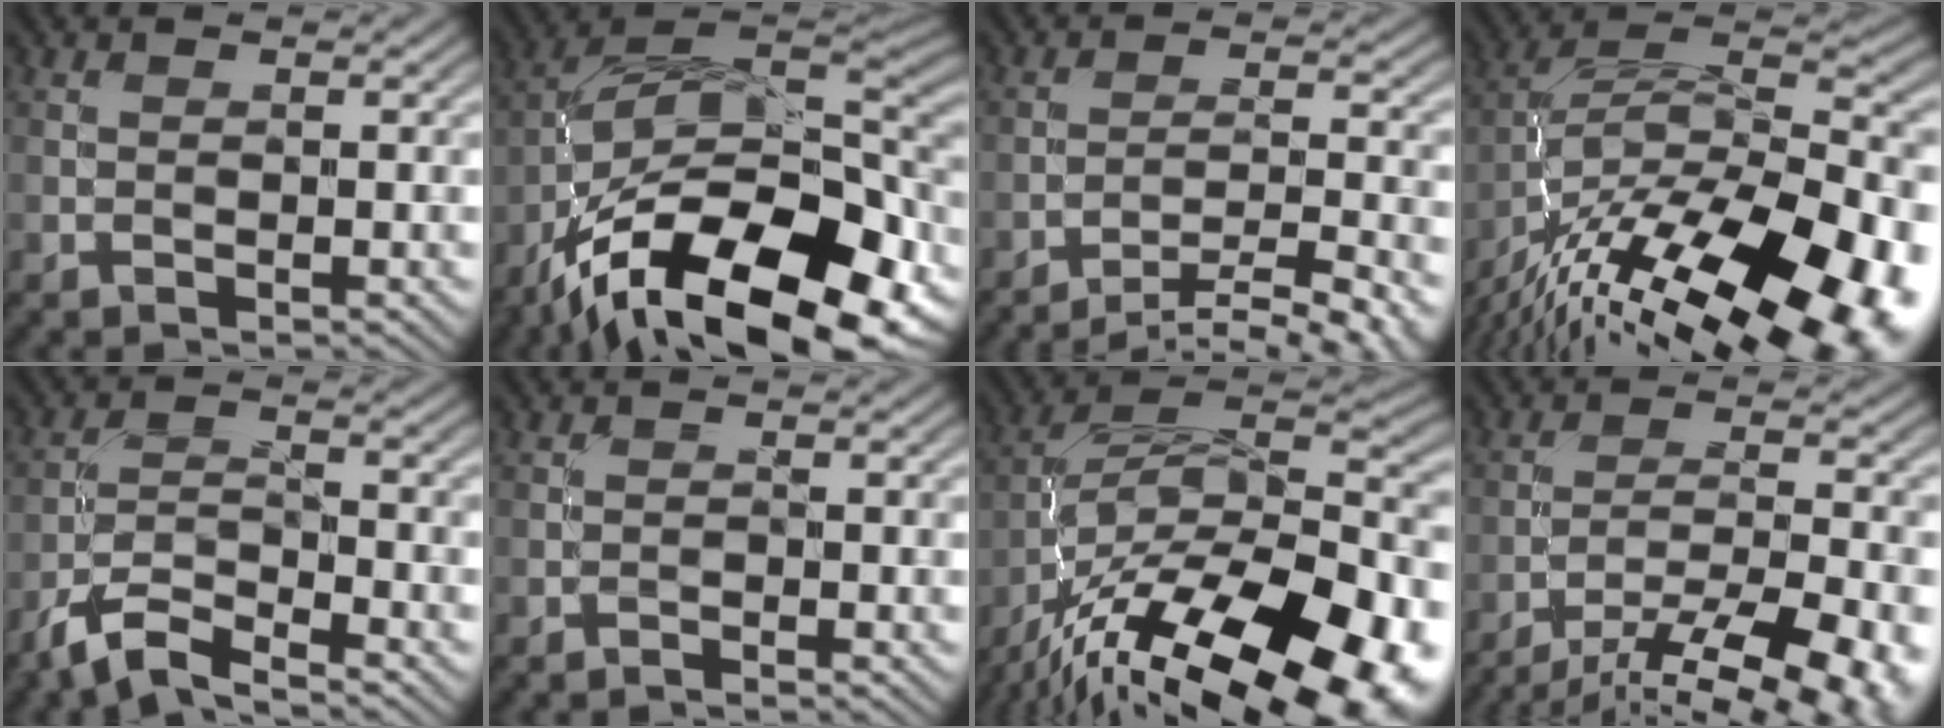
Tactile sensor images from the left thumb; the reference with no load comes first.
{"total": 19.0, "force": [-10.0, 8.7, 13.5], "torque": [-0.248, -0.017, -0.163]}
{"total": 12.2, "force": [-10.2, 2.4, 6.3], "torque": [-0.094, 0.002, -0.135]}
{"total": 20.5, "force": [-13.9, 7.4, 13.1], "torque": [-0.189, -0.015, -0.204]}
{"total": 6.0, "force": [-4.8, 1.4, 3.3], "torque": [-0.070, -0.005, -0.102]}
{"total": 0.7, "force": [-0.6, -0.1, 0.4], "torque": [-0.008, 0.003, -0.014]}
{"total": 20.5, "force": [-13.2, 7.8, 13.6], "torque": [-0.205, -0.021, -0.198]}
{"total": 15.5, "force": [-11.8, 3.9, 9.1], "torque": [-0.142, -0.017, -0.162]}